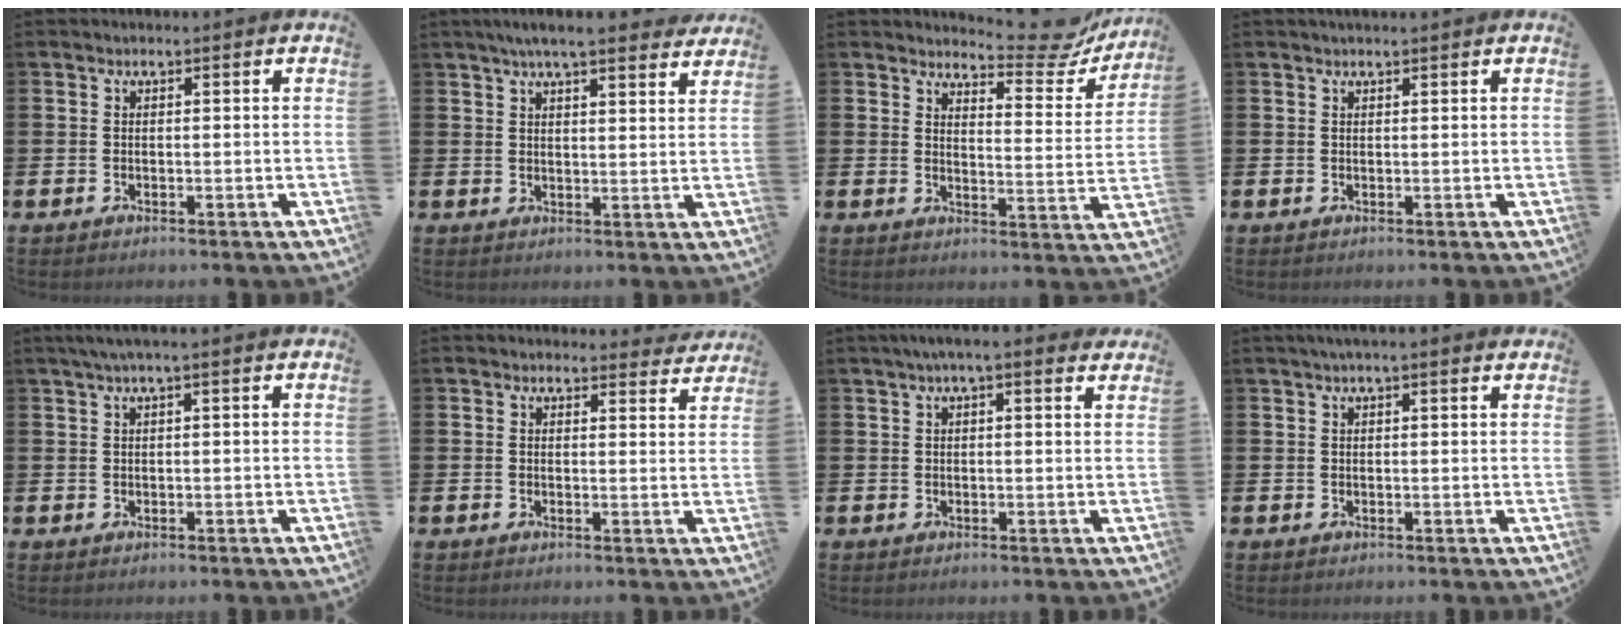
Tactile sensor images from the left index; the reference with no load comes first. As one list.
[{"total": 5.8, "force": [5.3, 0.4, 2.4], "torque": [-0.046, -0.018, 0.093]}, {"total": 6.8, "force": [6.4, 1.3, 2.0], "torque": [-0.033, -0.048, 0.107]}, {"total": 0.7, "force": [0.7, 0.0, 0.3], "torque": [-0.002, 0.000, 0.012]}, {"total": 1.6, "force": [0.6, -0.1, 1.4], "torque": [-0.030, 0.003, 0.012]}, {"total": 2.1, "force": [2.0, 0.6, 0.1], "torque": [0.006, -0.010, 0.032]}, {"total": 2.7, "force": [2.1, 0.3, 1.7], "torque": [-0.024, -0.003, 0.034]}, {"total": 1.6, "force": [1.2, 0.1, 1.0], "torque": [-0.009, -0.001, 0.018]}]